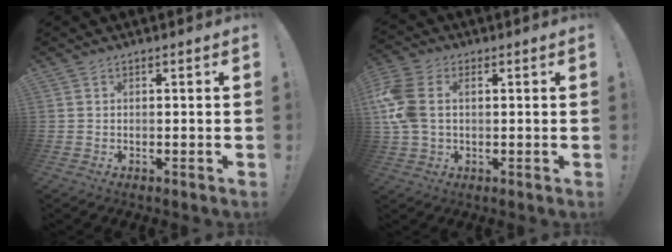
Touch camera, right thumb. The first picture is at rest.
{"total": 10.5, "force": [2.1, 7.1, 7.5], "torque": [-0.174, -0.003, 0.041]}